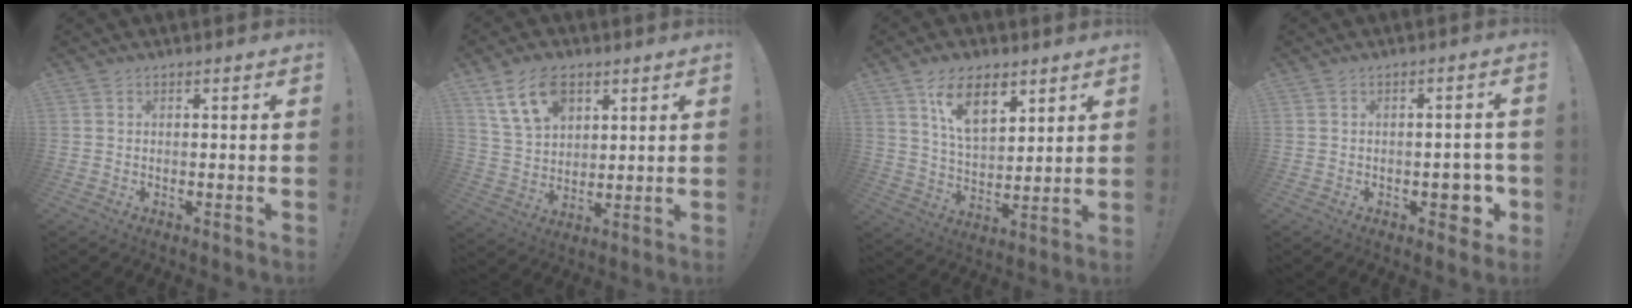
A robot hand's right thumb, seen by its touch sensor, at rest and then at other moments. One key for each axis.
{"total": 12.8, "fx": 6.9, "fy": 8.2, "fz": 6.9, "tx": -0.113, "ty": -0.026, "tz": 0.134}
{"total": 12.4, "fx": 7.2, "fy": 6.4, "fz": 7.7, "tx": -0.120, "ty": -0.032, "tz": 0.134}
{"total": 6.2, "fx": -1.9, "fy": 3.9, "fz": 4.5, "tx": -0.037, "ty": 0.010, "tz": -0.030}